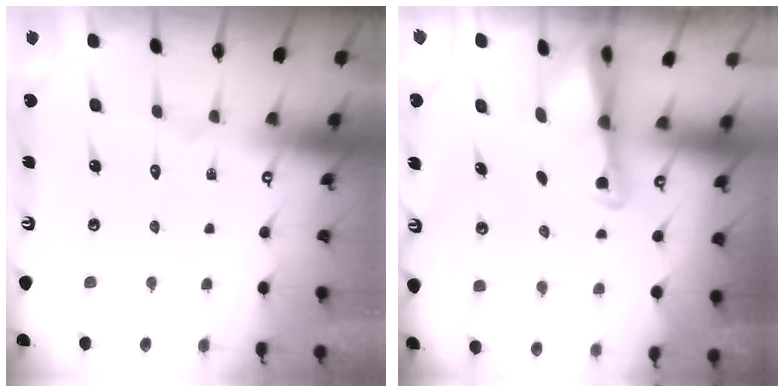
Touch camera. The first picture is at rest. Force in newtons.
{"total": 2.4, "press": 2.3, "slide": 0.4}